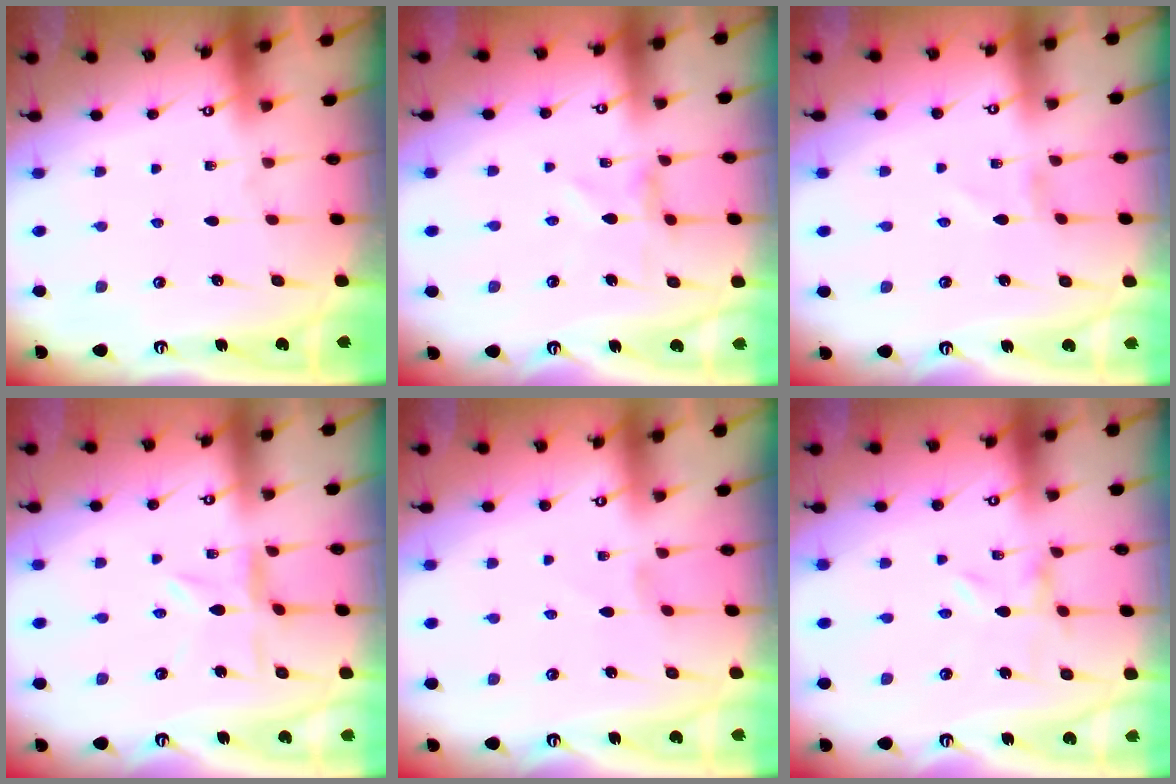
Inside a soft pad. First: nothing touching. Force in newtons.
{"total": 1.8, "press": 1.8, "slide": 0.2}
{"total": 1.3, "press": 1.3, "slide": 0.1}
{"total": 2.8, "press": 2.7, "slide": 0.3}
{"total": 0.0}
{"total": 0.0}